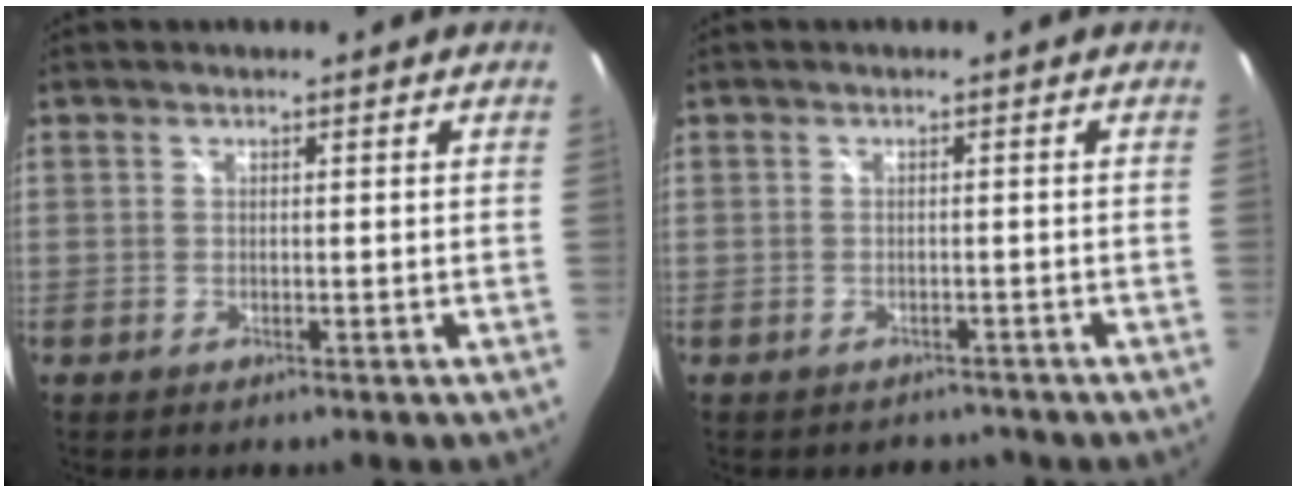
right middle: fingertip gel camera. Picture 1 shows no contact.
{"total": 2.9, "force": [-2.6, 1.3, 0.3], "torque": [-0.003, -0.003, -0.032]}